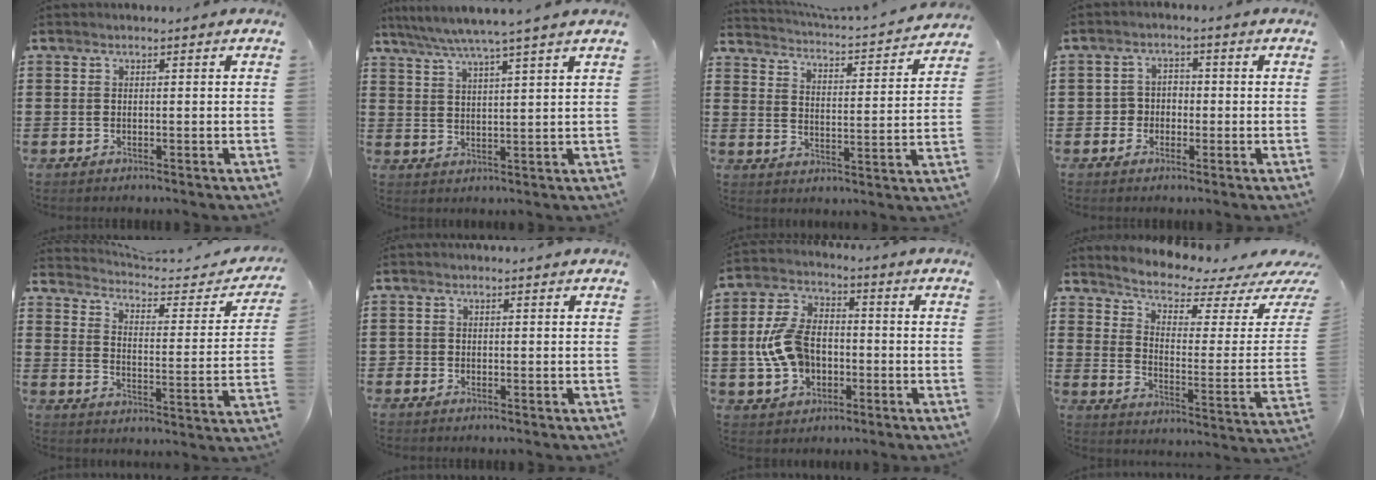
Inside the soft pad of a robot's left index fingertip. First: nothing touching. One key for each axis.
{"total": 5.0, "fx": 4.1, "fy": -0.9, "fz": 2.6, "tx": -0.062, "ty": -0.021, "tz": 0.070}
{"total": 2.4, "fx": 2.3, "fy": -0.4, "fz": 0.4, "tx": -0.027, "ty": -0.032, "tz": 0.028}
{"total": 3.0, "fx": -1.0, "fy": 2.6, "fz": 0.9, "tx": -0.027, "ty": 0.007, "tz": -0.025}
{"total": 3.2, "fx": 3.0, "fy": 0.4, "fz": 1.1, "tx": -0.043, "ty": -0.025, "tz": 0.042}
{"total": 0.7, "fx": -0.2, "fy": 0.7, "fz": 0.1, "tx": -0.004, "ty": 0.003, "tz": -0.004}
{"total": 9.6, "fx": -1.5, "fy": 6.6, "fz": 6.8, "tx": -0.166, "ty": 0.010, "tz": -0.031}
{"total": 4.3, "fx": 3.7, "fy": 0.6, "fz": 2.1, "tx": -0.054, "ty": -0.037, "tz": 0.055}